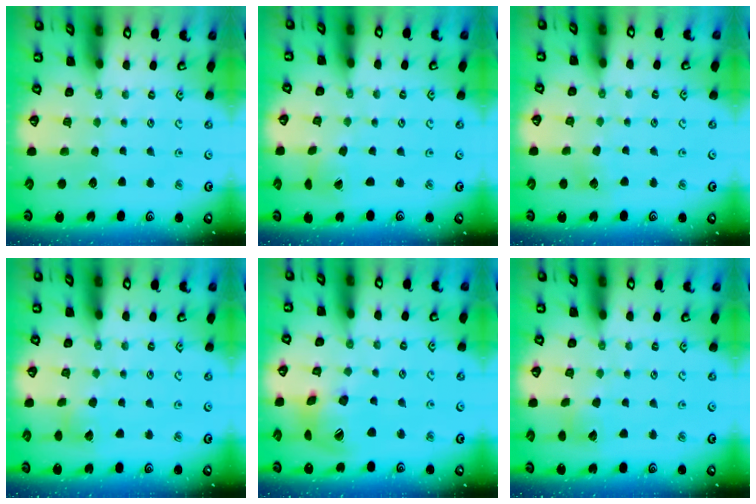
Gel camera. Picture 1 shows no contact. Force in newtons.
{"total": 1.4, "press": 1.4, "slide": 0.3}
{"total": 5.3, "press": 5.3, "slide": 0.6}
{"total": 2.9, "press": 2.9, "slide": 0.3}
{"total": 16.7, "press": 16.5, "slide": 2.6}
{"total": 5.2, "press": 5.1, "slide": 0.8}